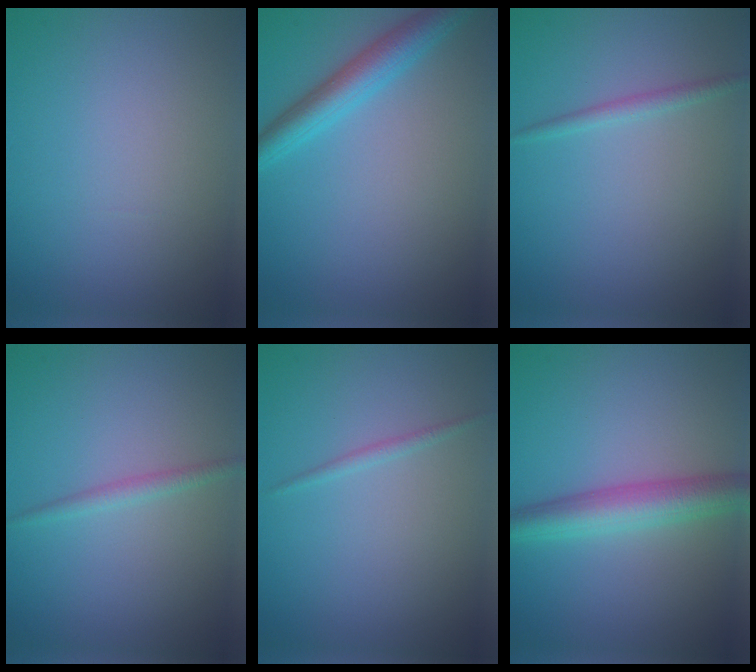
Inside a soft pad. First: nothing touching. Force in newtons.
{"total": 4.0, "press": 3.9, "slide": 0.2}
{"total": 1.2, "press": 1.2, "slide": 0.1}
{"total": 1.2, "press": 1.2, "slide": 0.1}
{"total": 0.8, "press": 0.8, "slide": 0.0}
{"total": 4.5, "press": 4.5, "slide": 0.1}